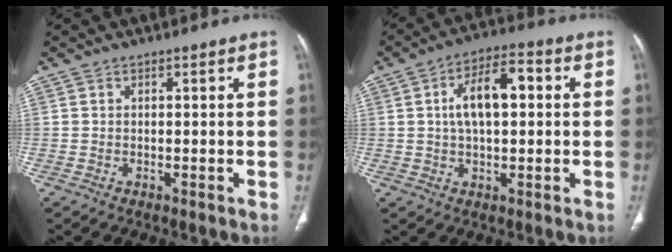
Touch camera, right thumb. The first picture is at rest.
{"total": 10.2, "force": [1.6, 4.9, 8.8], "torque": [-0.148, 0.022, 0.021]}